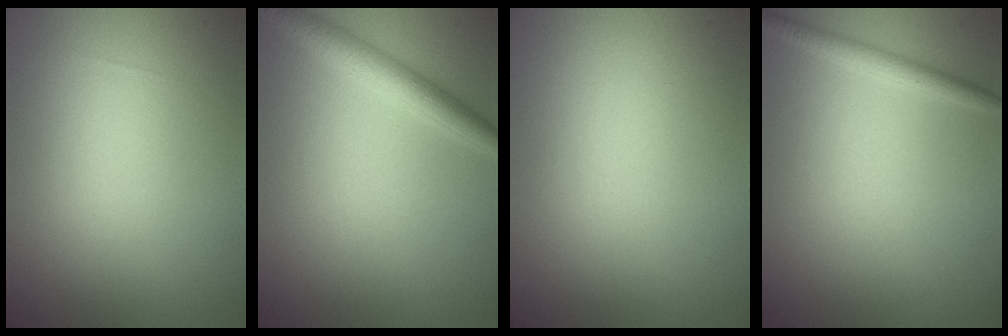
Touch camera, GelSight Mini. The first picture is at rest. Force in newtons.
{"total": 2.8, "press": 2.8, "slide": 0.1}
{"total": 0.0}
{"total": 1.6, "press": 1.6, "slide": 0.1}